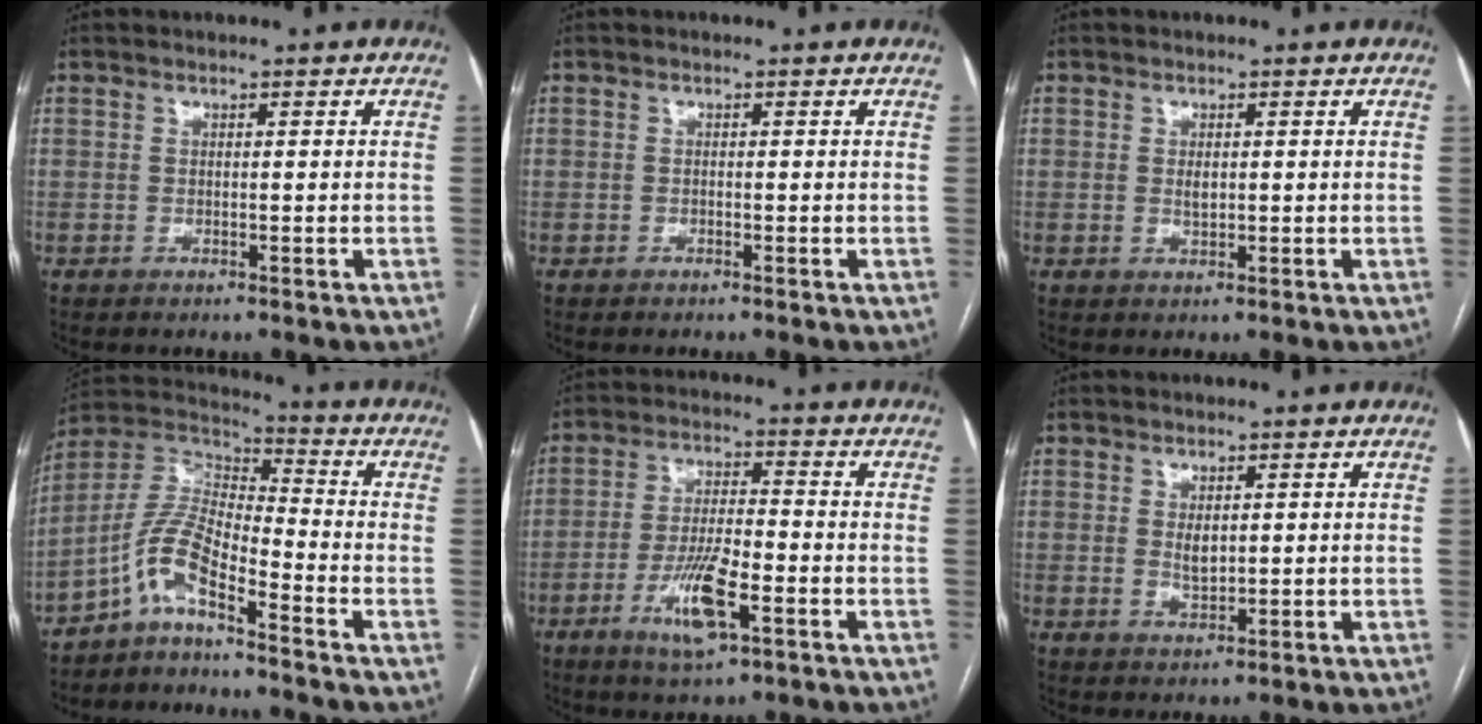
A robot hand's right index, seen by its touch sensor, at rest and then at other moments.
{"total": 0.8, "force": [-0.4, 0.7, 0.0], "torque": [-0.001, 0.005, -0.009]}
{"total": 1.4, "force": [0.1, 1.0, 1.0], "torque": [-0.014, 0.002, 0.004]}
{"total": 8.3, "force": [-5.3, 2.0, 6.1], "torque": [-0.137, 0.025, -0.110]}
{"total": 9.3, "force": [-4.0, 1.8, 8.2], "torque": [-0.163, -0.009, -0.068]}
{"total": 2.5, "force": [0.5, 1.6, 1.8], "torque": [-0.031, -0.002, 0.013]}